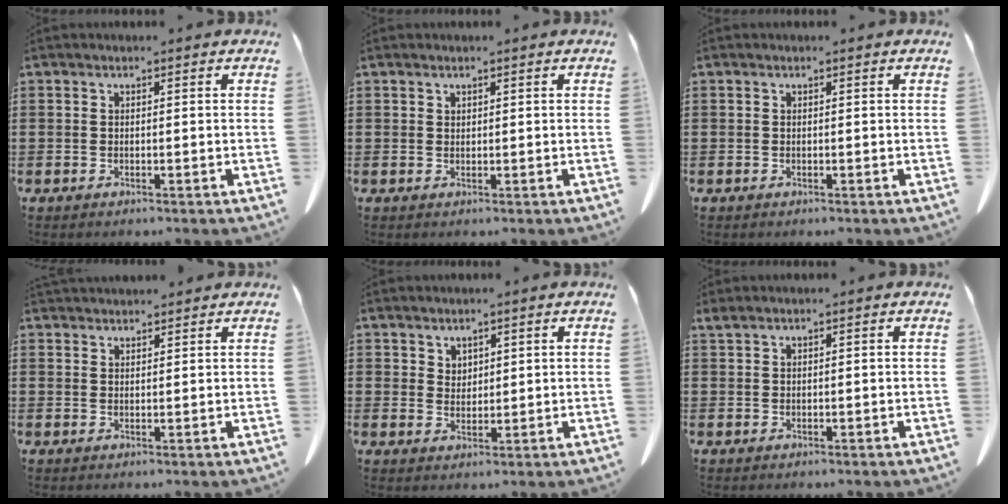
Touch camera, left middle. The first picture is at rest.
{"total": 0.6, "force": [0.5, 0.2, 0.1], "torque": [-0.006, -0.001, 0.011]}
{"total": 0.0}
{"total": 2.1, "force": [2.1, 0.2, 0.1], "torque": [-0.007, -0.003, 0.041]}
{"total": 2.5, "force": [2.1, 1.3, 0.3], "torque": [-0.010, 0.000, 0.041]}
{"total": 0.9, "force": [0.7, 0.1, 0.5], "torque": [-0.013, 0.000, 0.014]}